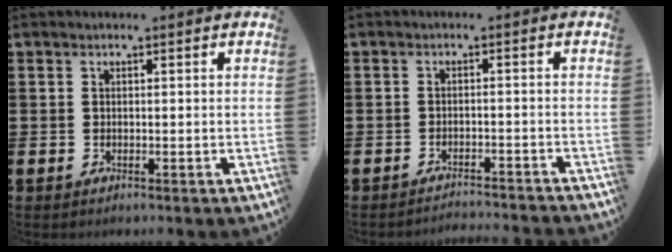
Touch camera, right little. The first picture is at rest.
{"total": 1.9, "force": [-1.8, -0.2, -0.1], "torque": [-0.001, 0.005, -0.040]}